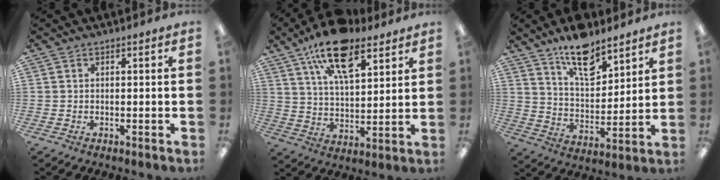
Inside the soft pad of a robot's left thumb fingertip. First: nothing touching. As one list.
[{"total": 16.5, "force": [10.1, 7.4, 10.7], "torque": [-0.173, -0.038, 0.174]}, {"total": 13.0, "force": [10.1, 5.2, 6.4], "torque": [-0.098, -0.060, 0.177]}]